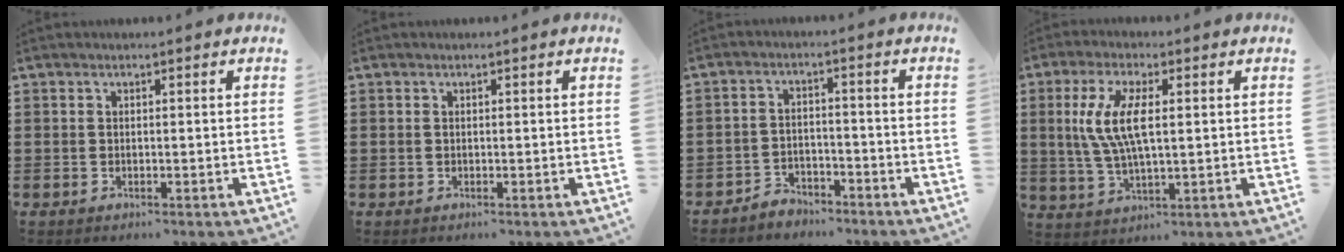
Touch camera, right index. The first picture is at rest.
{"total": 0.0}
{"total": 3.1, "force": [-3.0, 0.9, 0.0], "torque": [-0.009, 0.002, -0.062]}
{"total": 8.5, "force": [1.3, 3.0, 7.8], "torque": [-0.171, 0.003, 0.015]}